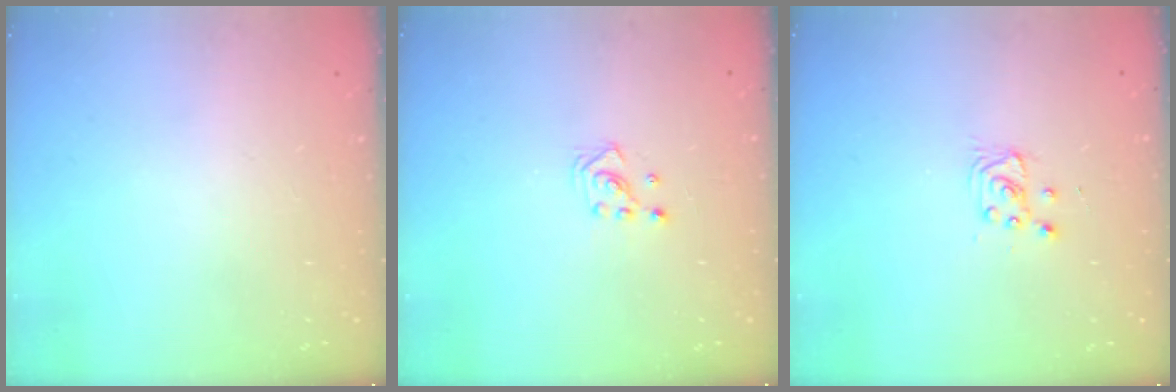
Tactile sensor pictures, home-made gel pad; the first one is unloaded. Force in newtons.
{"total": 2.6, "press": 2.6, "slide": 0.3}
{"total": 2.9, "press": 2.9, "slide": 0.4}